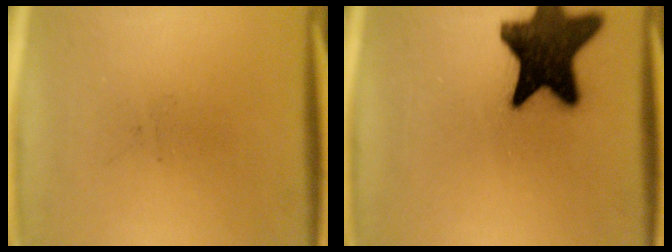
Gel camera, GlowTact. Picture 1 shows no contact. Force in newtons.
{"total": 17.5}